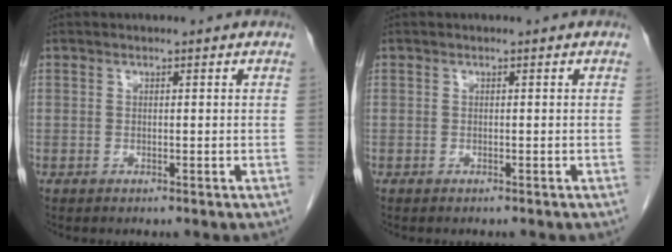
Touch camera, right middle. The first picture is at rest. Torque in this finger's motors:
{"motor_torque": [0.35, -0.52, 0.02, 0.01]}